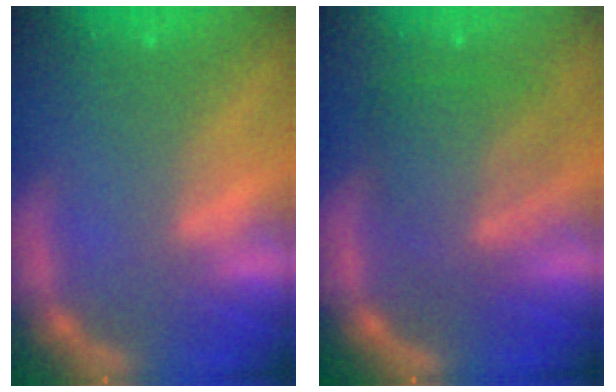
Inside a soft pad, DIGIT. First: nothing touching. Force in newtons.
{"total": 6.5}